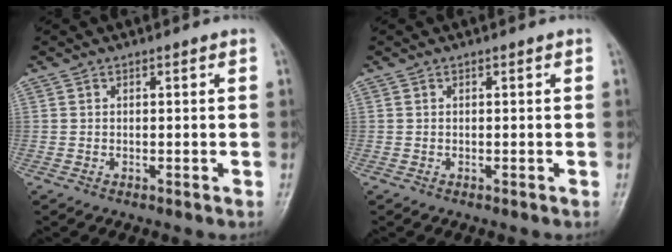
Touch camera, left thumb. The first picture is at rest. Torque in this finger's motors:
{"motor_torque": [0.01, 0.01, 0.00, 0.00, 0.00]}